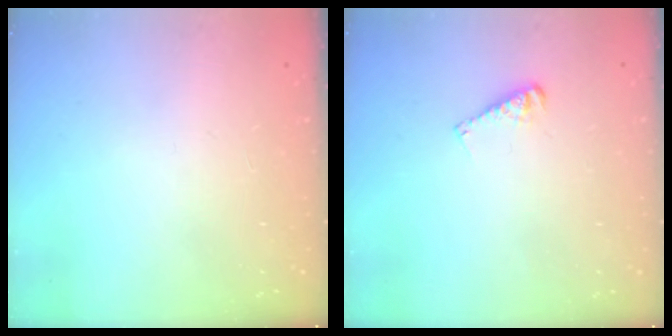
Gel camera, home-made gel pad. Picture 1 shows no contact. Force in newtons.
{"total": 4.4, "press": 4.4, "slide": 0.4}